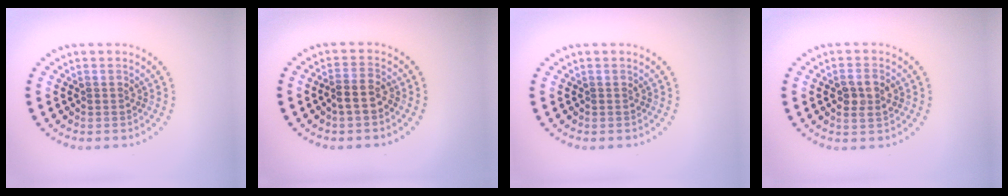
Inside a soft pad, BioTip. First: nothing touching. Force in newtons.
{"total": 2.4, "press": 2.1, "slide": 1.1}
{"total": 0.0}
{"total": 2.4, "press": 2.4, "slide": 0.2}